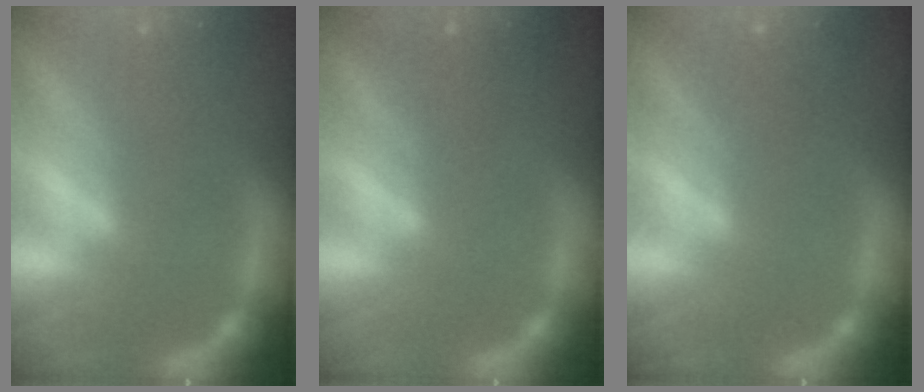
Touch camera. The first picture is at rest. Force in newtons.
{"total": 1.5}
{"total": 1.0}